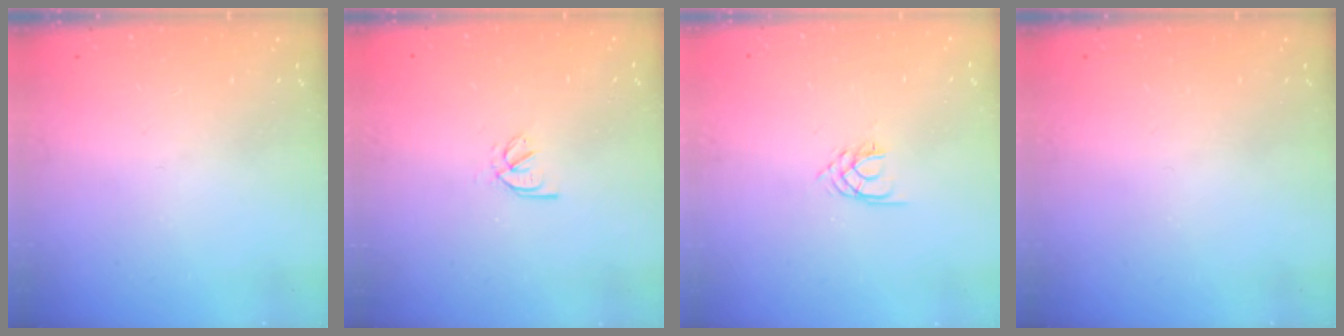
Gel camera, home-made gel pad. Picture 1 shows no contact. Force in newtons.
{"total": 2.2, "press": 2.2, "slide": 0.5}
{"total": 2.1, "press": 2.0, "slide": 0.3}
{"total": 0.0}